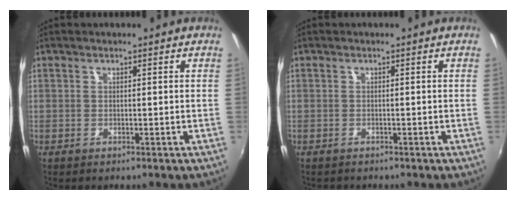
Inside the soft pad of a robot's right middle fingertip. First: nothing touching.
{"total": 1.3, "force": [-1.2, 0.3, 0.2], "torque": [-0.010, -0.004, -0.016]}